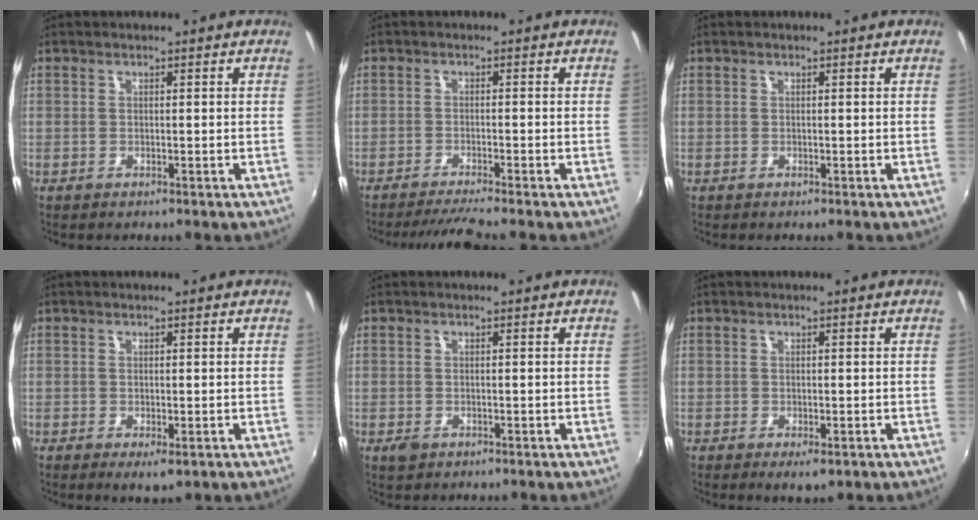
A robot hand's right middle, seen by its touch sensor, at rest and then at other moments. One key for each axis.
{"total": 4.5, "fx": -4.0, "fy": -1.0, "fz": 1.8, "tx": -0.051, "ty": -0.004, "tz": -0.070}
{"total": 0.0}
{"total": 2.1, "fx": -0.7, "fy": 0.9, "fz": 1.8, "tx": -0.032, "ty": -0.011, "tz": -0.007}
{"total": 1.7, "fx": -0.9, "fy": 1.2, "fz": 0.8, "tx": -0.015, "ty": -0.003, "tz": -0.016}
{"total": 2.3, "fx": -1.1, "fy": 1.1, "fz": 1.8, "tx": -0.033, "ty": -0.011, "tz": -0.014}